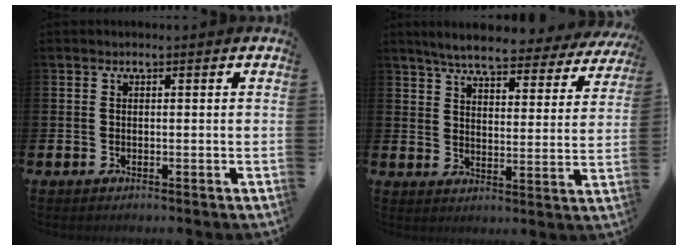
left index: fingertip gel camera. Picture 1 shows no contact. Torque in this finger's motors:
{"motor_torque": [1.06, -1.08, 0.43, 0.21]}